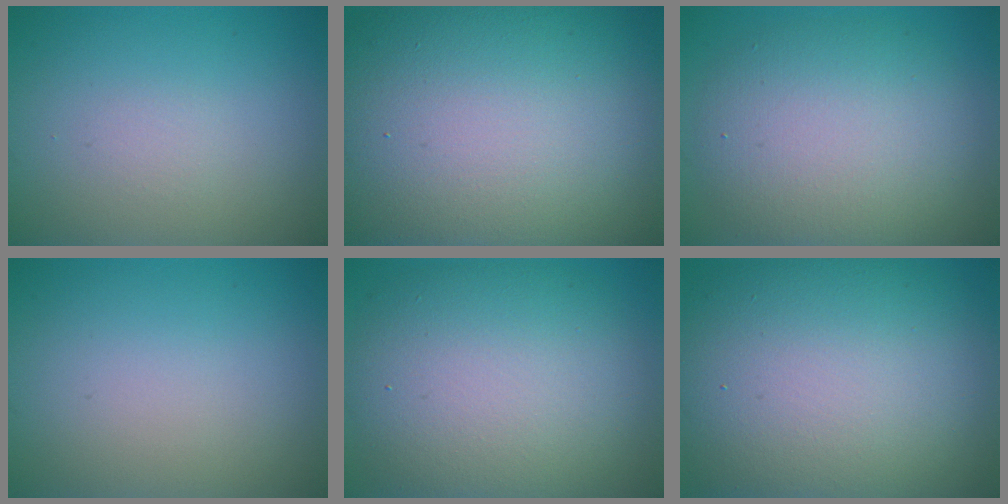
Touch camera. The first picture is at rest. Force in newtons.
{"total": 19.9, "press": 19.9, "slide": 1.1}
{"total": 7.7, "press": 7.7, "slide": 0.7}
{"total": 0.0}
{"total": 10.9, "press": 10.9, "slide": 0.9}
{"total": 14.7, "press": 14.7, "slide": 1.2}